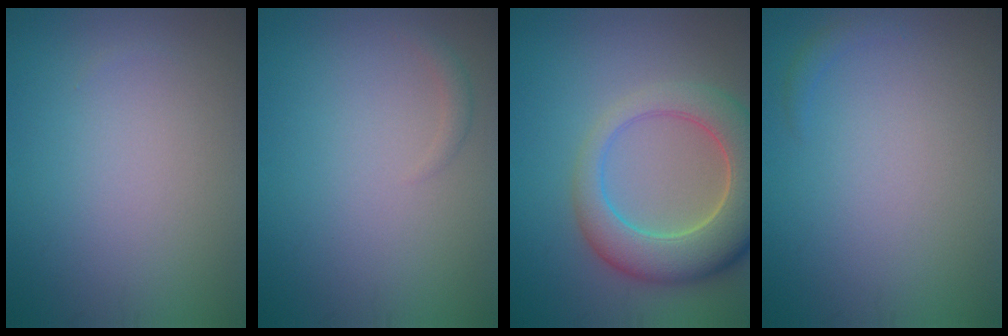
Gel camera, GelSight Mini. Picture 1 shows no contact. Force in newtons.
{"total": 0.8, "press": 0.8, "slide": 0.1}
{"total": 8.3, "press": 8.2, "slide": 1.0}
{"total": 0.7, "press": 0.7, "slide": 0.1}